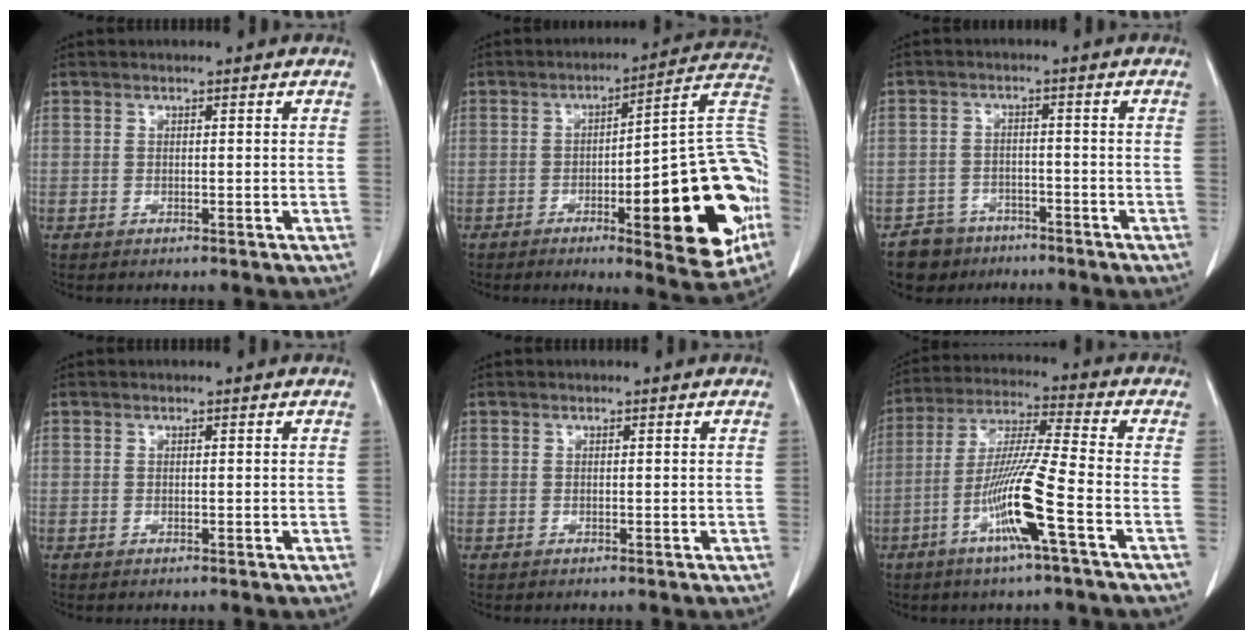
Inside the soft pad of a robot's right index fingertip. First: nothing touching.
{"total": 24.0, "force": [-5.9, 4.2, 22.9], "torque": [-0.230, 0.019, -0.067]}
{"total": 5.0, "force": [-3.6, 3.4, -0.2], "torque": [0.008, 0.009, -0.059]}
{"total": 0.0}
{"total": 0.0}
{"total": 12.3, "force": [-4.8, -0.7, 11.3], "torque": [-0.223, -0.009, -0.096]}